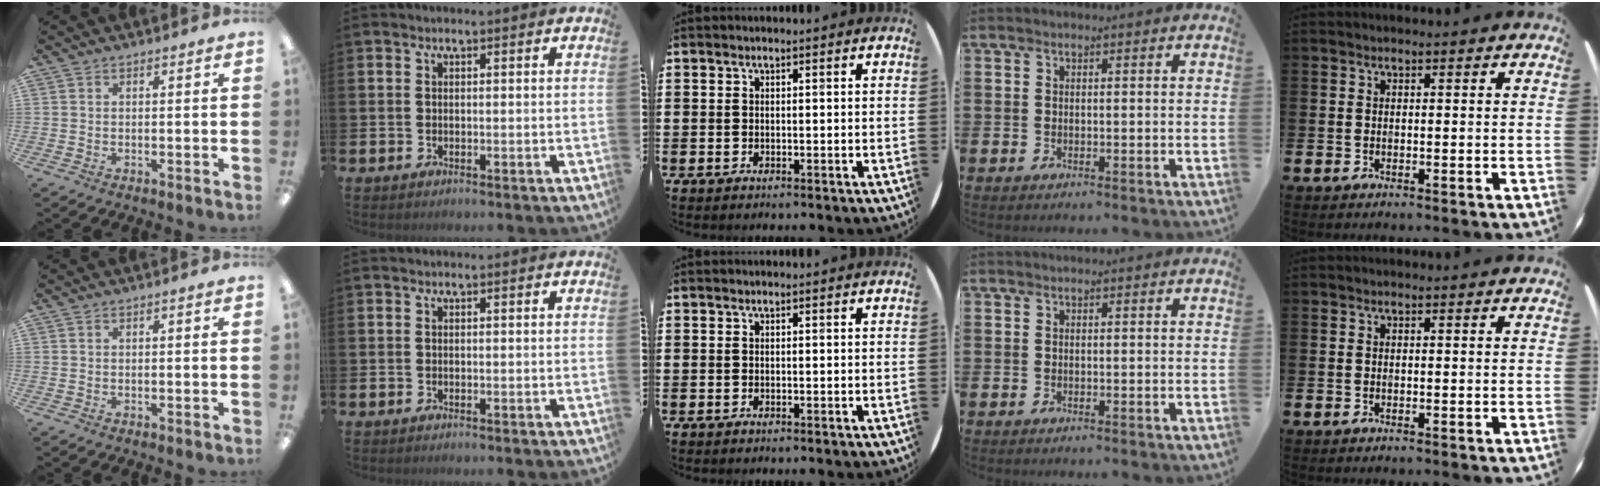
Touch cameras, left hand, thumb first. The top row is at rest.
{}